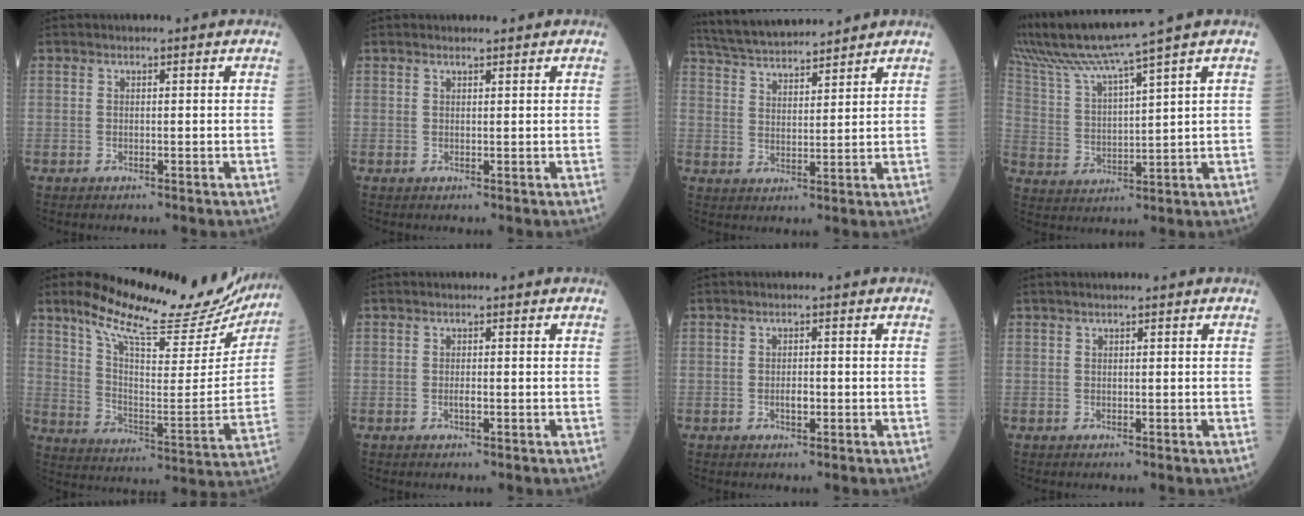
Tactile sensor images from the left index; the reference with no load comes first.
{"total": 0.9, "force": [0.8, 0.0, 0.2], "torque": [-0.007, 0.005, 0.016]}
{"total": 12.3, "force": [11.4, 1.4, 4.4], "torque": [-0.090, 0.023, 0.197]}
{"total": 11.3, "force": [9.4, -2.7, 5.7], "torque": [-0.114, 0.003, 0.182]}
{"total": 23.2, "force": [20.1, 5.1, 10.4], "torque": [-0.163, -0.030, 0.281]}
{"total": 0.8, "force": [-0.4, 0.1, 0.7], "torque": [-0.015, -0.003, -0.007]}
{"total": 1.5, "force": [-0.6, 0.6, 1.3], "torque": [-0.023, -0.002, -0.010]}
{"total": 0.7, "force": [0.5, -0.1, 0.5], "torque": [-0.010, 0.007, 0.012]}